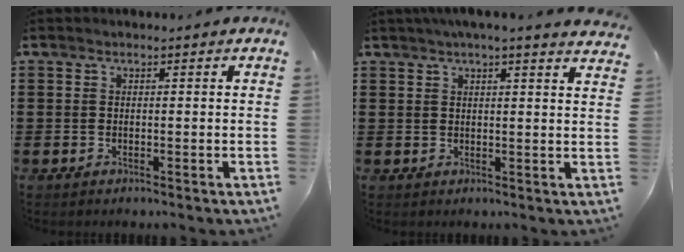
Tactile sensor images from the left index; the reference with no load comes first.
{"total": 2.9, "force": [2.6, -0.5, 1.3], "torque": [-0.033, -0.005, 0.046]}